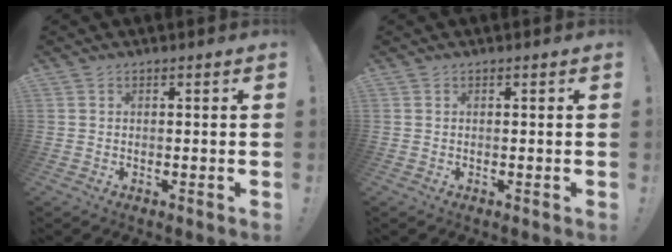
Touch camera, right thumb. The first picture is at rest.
{"total": 0.0}